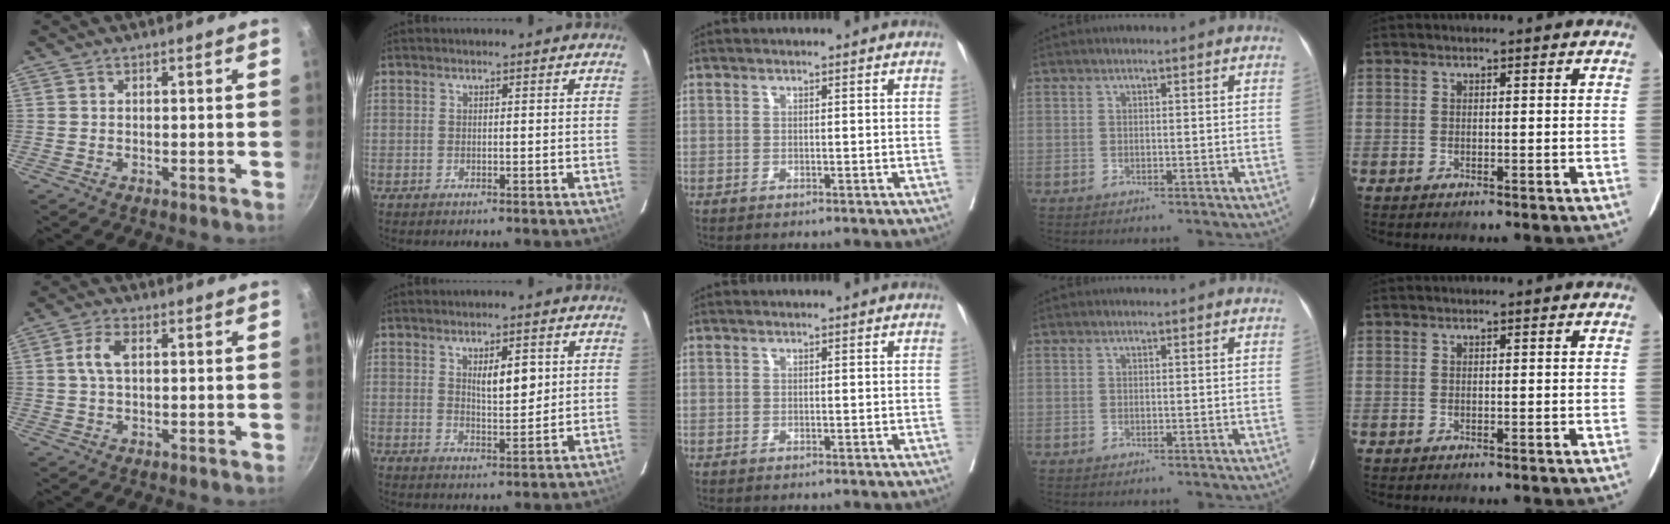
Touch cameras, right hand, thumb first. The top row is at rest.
{"thumb": {"total": 4.6, "force": [0.9, 2.4, 3.8], "torque": [-0.087, 0.009, 0.016]}, "index": {"total": 5.5, "force": [1.7, 1.9, 4.9], "torque": [-0.082, -0.002, 0.032]}}